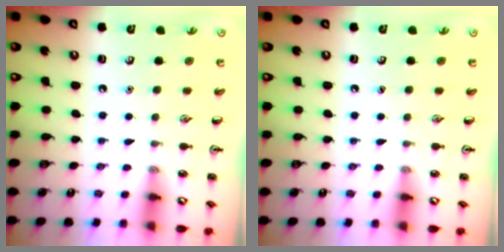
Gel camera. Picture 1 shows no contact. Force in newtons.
{"total": 0.0}